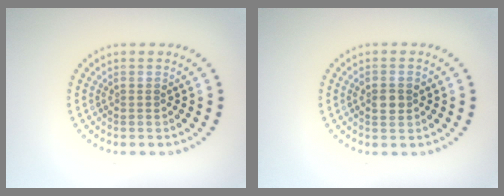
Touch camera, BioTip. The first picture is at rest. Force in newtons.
{"total": 2.2, "press": 2.2, "slide": 0.2}